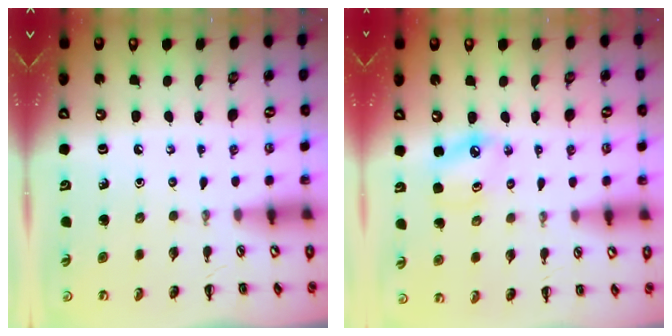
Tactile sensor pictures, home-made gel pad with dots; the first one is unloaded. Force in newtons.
{"total": 4.9, "press": 4.8, "slide": 1.1}